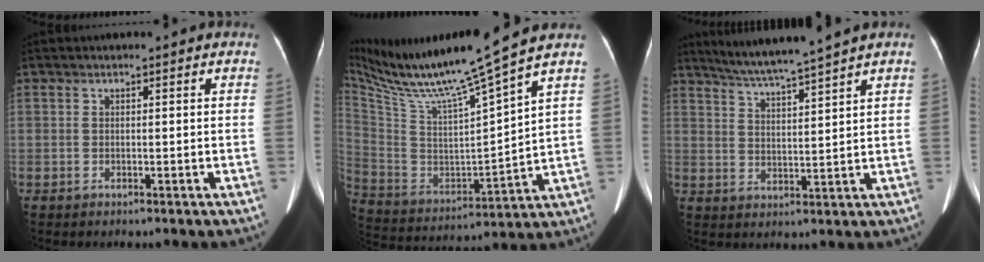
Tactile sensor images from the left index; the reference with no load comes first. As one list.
[{"total": 18.7, "force": [15.0, -1.7, 11.1], "torque": [-0.203, -0.024, 0.267]}, {"total": 8.5, "force": [7.4, -1.8, 3.7], "torque": [-0.066, 0.002, 0.131]}]